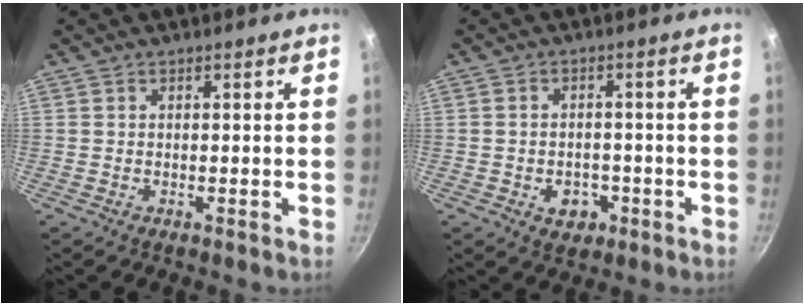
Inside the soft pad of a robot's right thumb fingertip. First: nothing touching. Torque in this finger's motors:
{"motor_torque": [-0.27, 0.19, 0.14, 0.29, 0.00]}